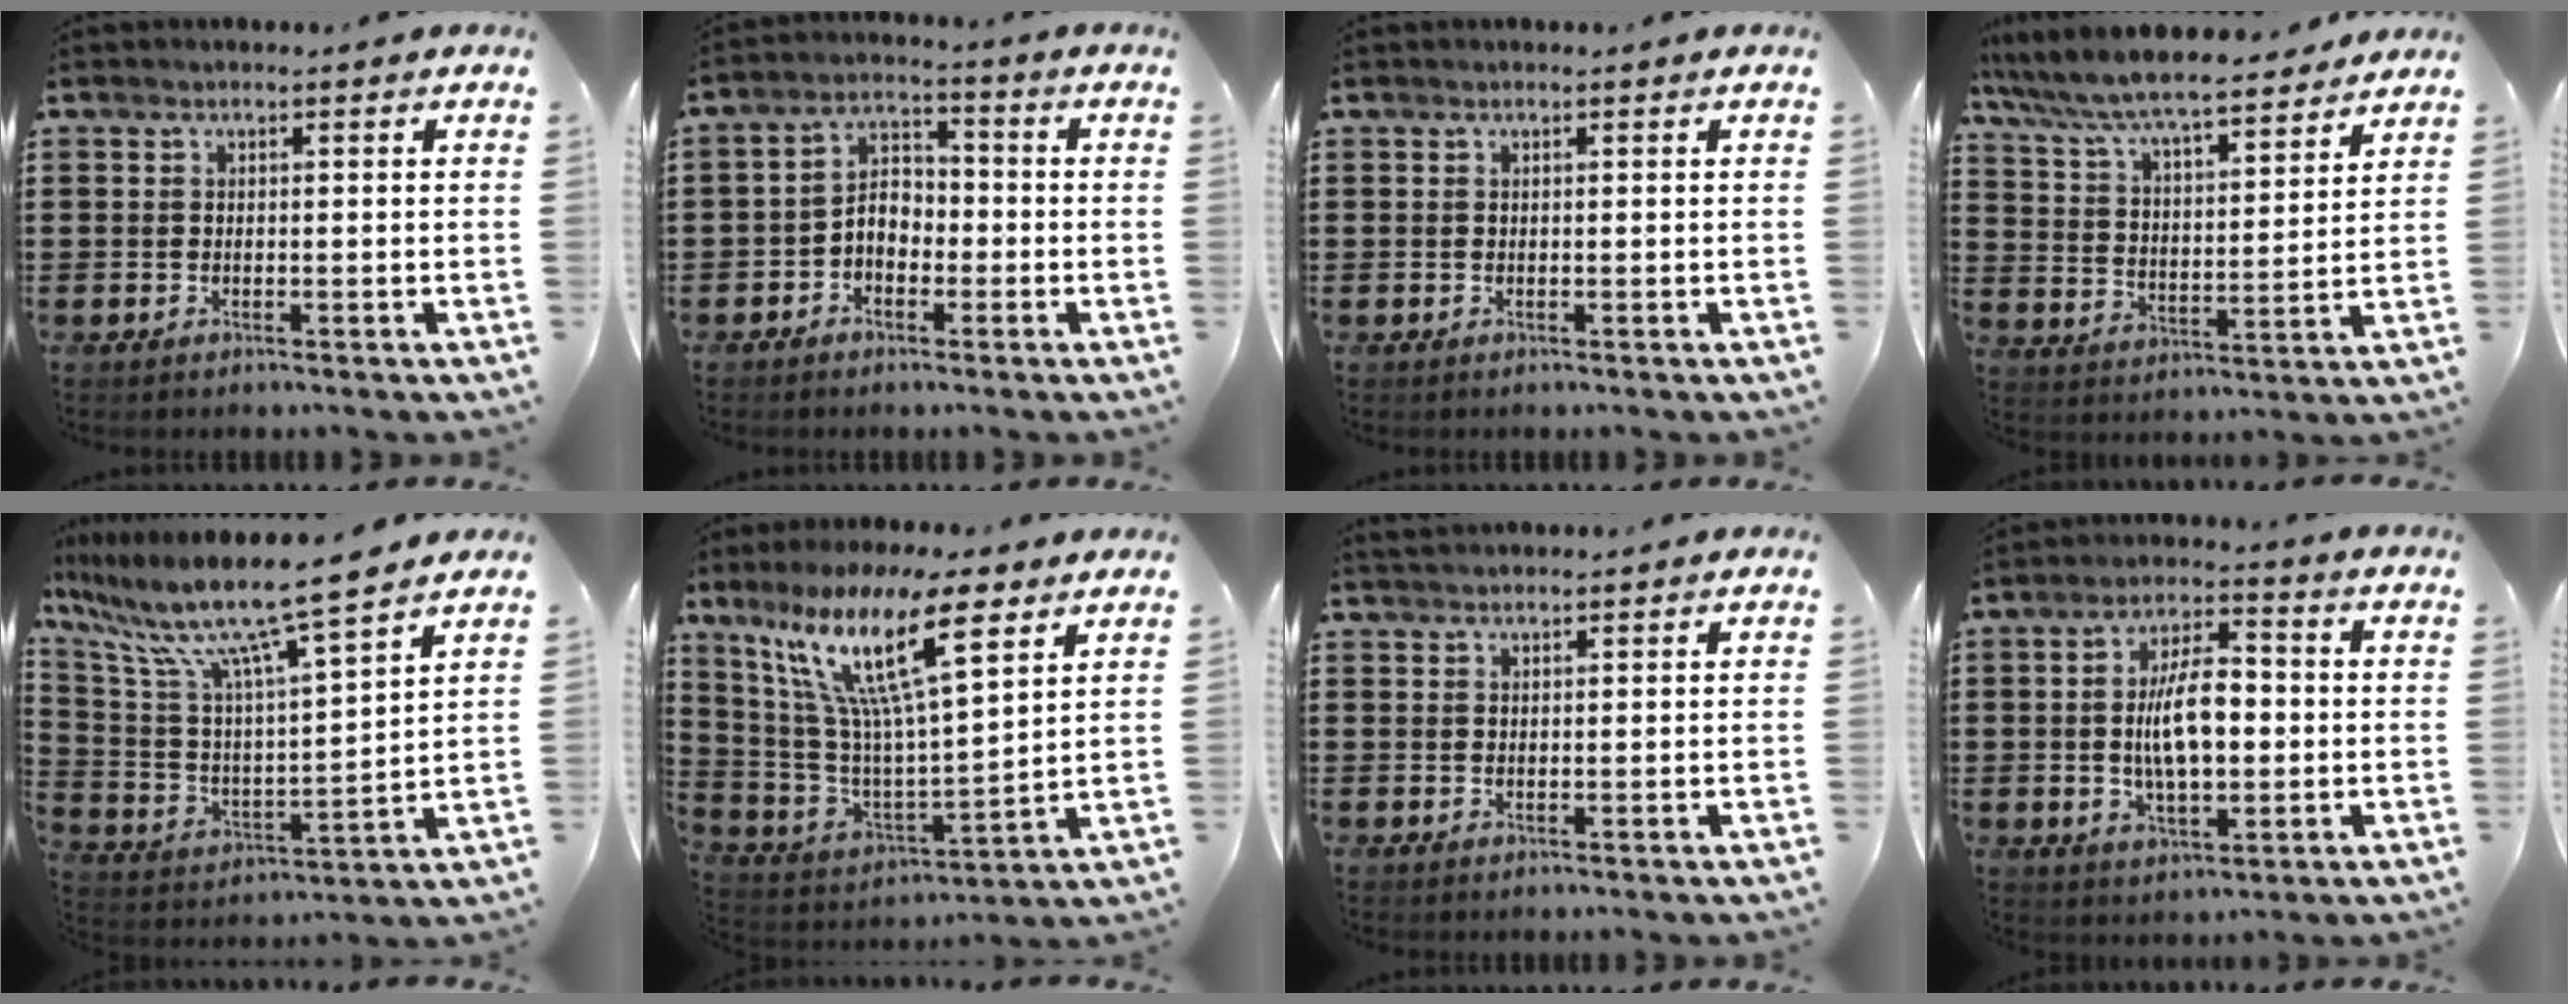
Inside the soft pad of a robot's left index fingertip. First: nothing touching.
{"total": 4.6, "force": [-2.0, 3.1, 2.8], "torque": [-0.062, 0.013, -0.043]}
{"total": 0.0}
{"total": 7.9, "force": [7.3, 0.5, 3.0], "torque": [-0.089, -0.042, 0.123]}
{"total": 11.7, "force": [9.6, 0.1, 6.8], "torque": [-0.171, -0.066, 0.156]}
{"total": 15.7, "force": [8.9, 3.5, 12.5], "torque": [-0.273, -0.035, 0.147]}
{"total": 1.2, "force": [1.2, 0.1, 0.2], "torque": [-0.005, 0.002, 0.023]}
{"total": 9.5, "force": [0.0, 4.4, 8.4], "torque": [-0.160, 0.008, -0.007]}